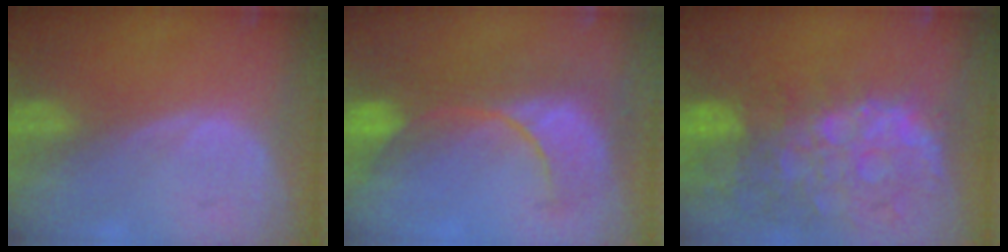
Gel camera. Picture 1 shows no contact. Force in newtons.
{"total": 8.8, "press": 8.8, "slide": 0.5}
{"total": 13.9, "press": 11.3, "slide": 8.1}